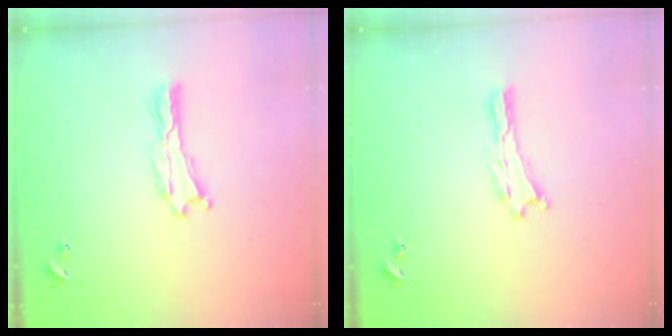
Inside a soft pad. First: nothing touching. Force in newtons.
{"total": 0.0}